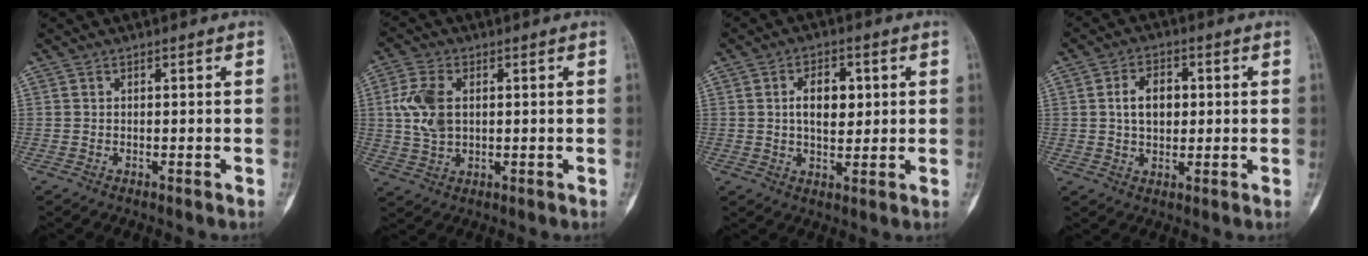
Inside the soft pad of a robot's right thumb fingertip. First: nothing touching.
{"total": 8.2, "force": [1.4, 5.1, 6.3], "torque": [-0.136, 0.002, 0.032]}
{"total": 7.3, "force": [1.4, 4.3, 5.7], "torque": [-0.068, -0.003, 0.022]}
{"total": 7.0, "force": [1.0, 4.7, 5.1], "torque": [-0.064, 0.005, 0.017]}